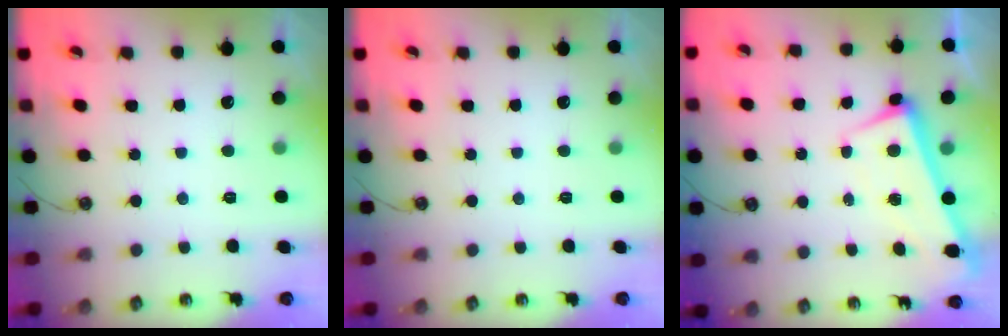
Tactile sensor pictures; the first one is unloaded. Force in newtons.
{"total": 0.0}
{"total": 1.9, "press": 1.3, "slide": 1.4}